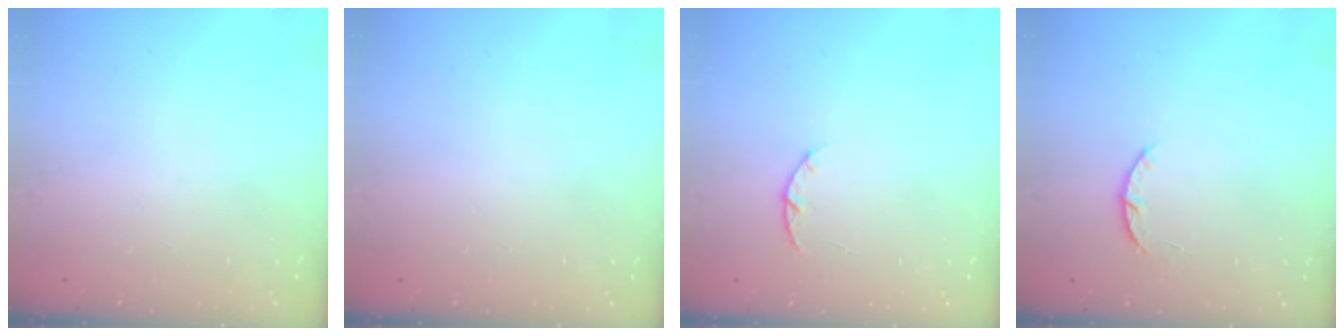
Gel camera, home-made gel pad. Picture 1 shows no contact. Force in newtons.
{"total": 2.4, "press": 2.4, "slide": 0.2}
{"total": 2.9, "press": 2.9, "slide": 0.5}
{"total": 3.0, "press": 2.9, "slide": 0.5}